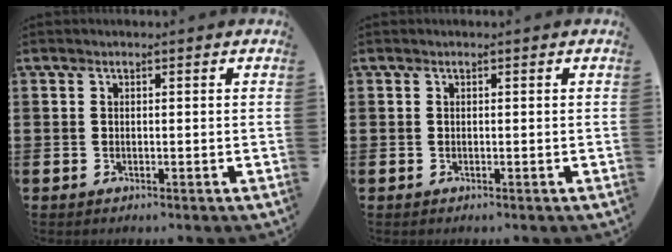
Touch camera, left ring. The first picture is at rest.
{"total": 0.0}